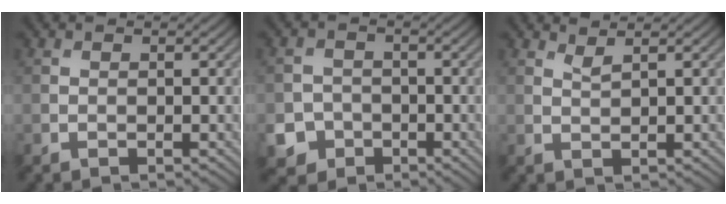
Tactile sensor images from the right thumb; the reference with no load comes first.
{"total": 4.9, "force": [-2.5, 4.0, 1.1], "torque": [-0.014, -0.009, -0.057]}
{"total": 1.3, "force": [1.1, 0.0, 0.6], "torque": [-0.019, 0.001, 0.023]}